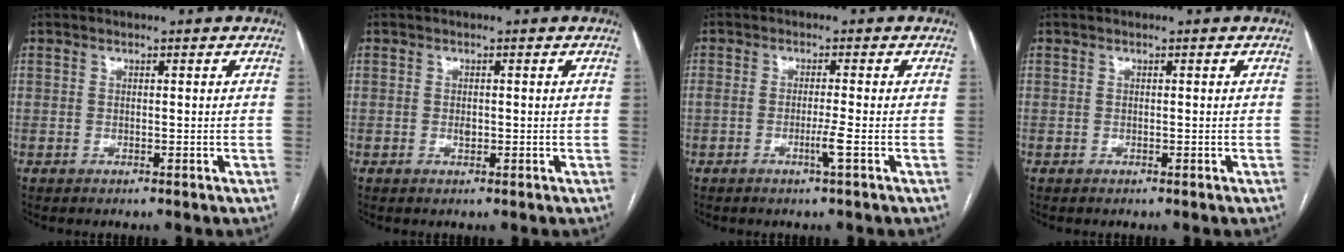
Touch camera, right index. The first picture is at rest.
{"total": 0.9, "force": [-0.1, 0.5, 0.7], "torque": [-0.013, 0.000, -0.001]}
{"total": 2.4, "force": [-1.0, -0.5, 2.2], "torque": [-0.041, -0.005, -0.018]}
{"total": 0.0}